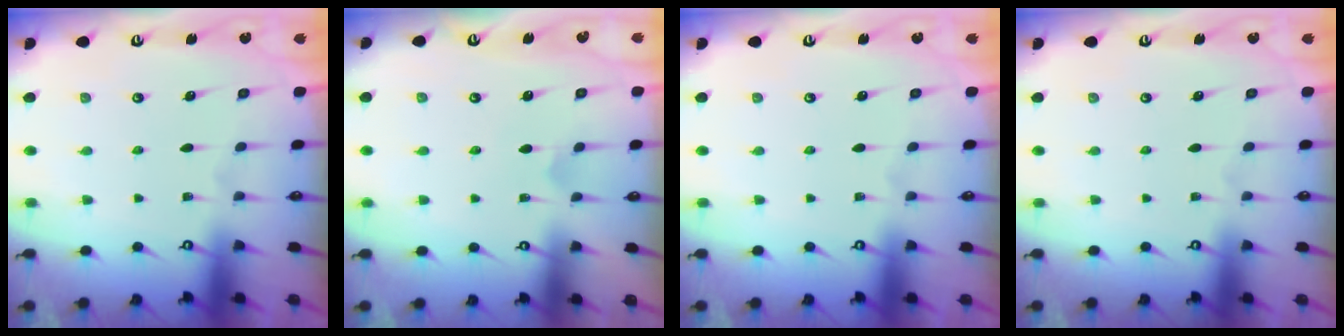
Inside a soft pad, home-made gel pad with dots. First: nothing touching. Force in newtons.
{"total": 3.2, "press": 3.2, "slide": 0.0}
{"total": 0.0}
{"total": 0.0}